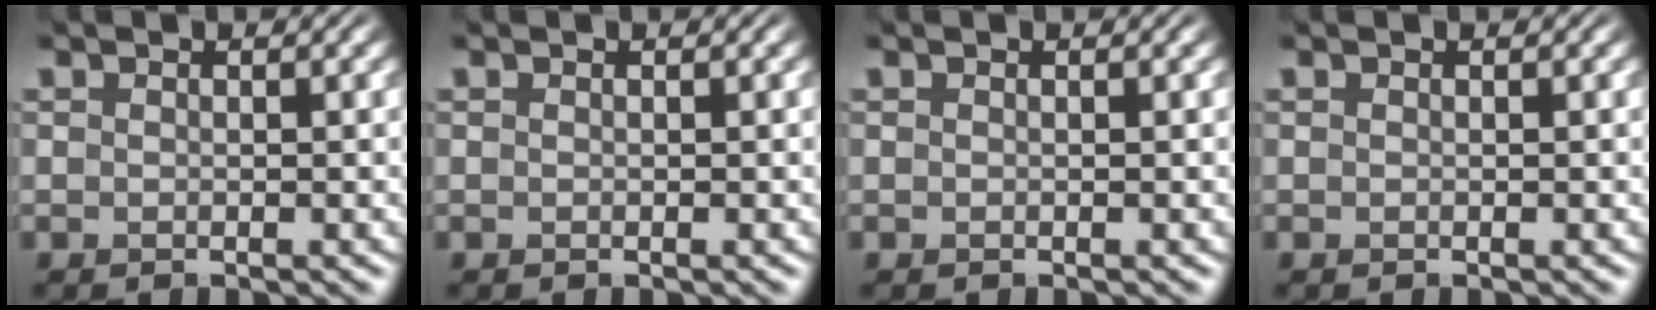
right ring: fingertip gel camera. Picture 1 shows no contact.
{"total": 0.0}
{"total": 0.0}
{"total": 0.0}